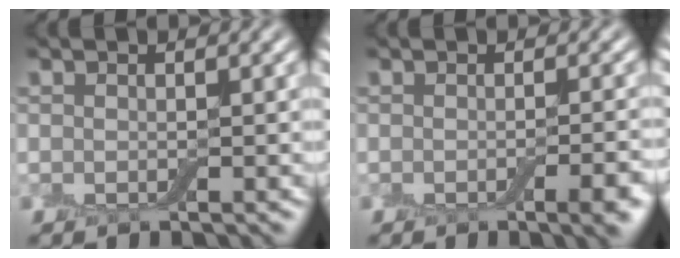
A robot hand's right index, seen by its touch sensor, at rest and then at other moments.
{"total": 3.4, "force": [-1.5, 0.8, 3.0], "torque": [-0.035, -0.001, -0.020]}